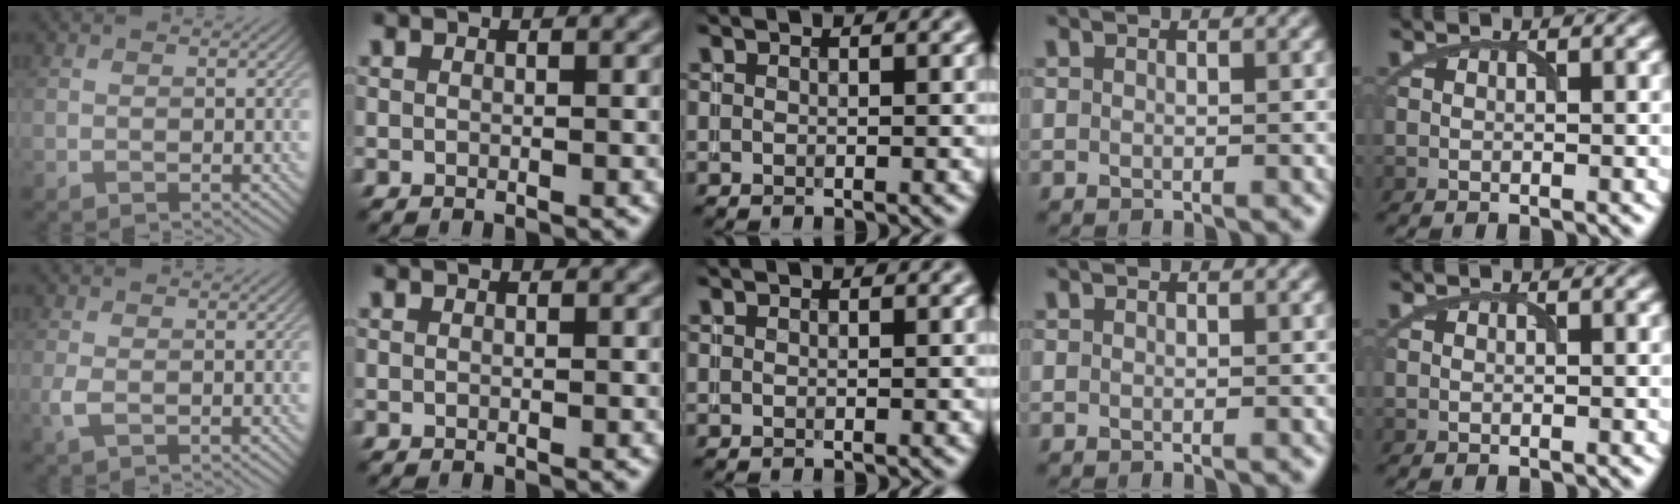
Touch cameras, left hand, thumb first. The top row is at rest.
{"thumb": {"total": 1.6, "force": [0.0, 0.6, 1.5], "torque": [-0.041, -0.001, -0.002]}}